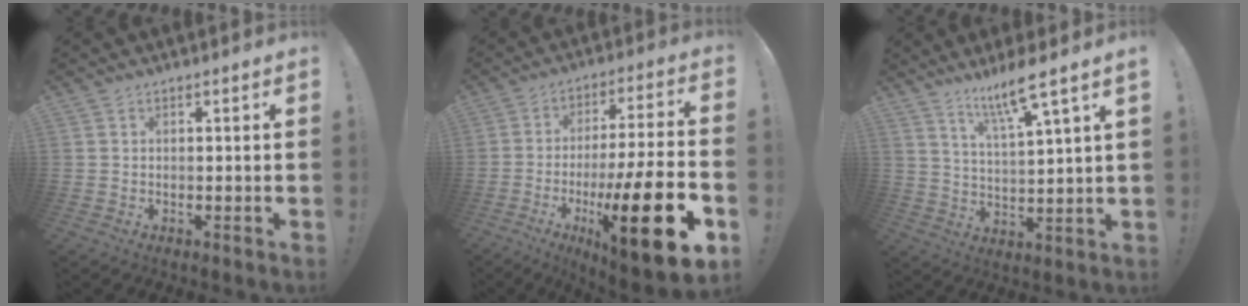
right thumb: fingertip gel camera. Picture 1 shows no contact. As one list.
[{"total": 22.3, "force": [-8.3, 4.3, 20.3], "torque": [-0.327, 0.039, -0.127]}, {"total": 10.3, "force": [7.4, 0.0, 7.1], "torque": [-0.121, -0.037, 0.115]}]